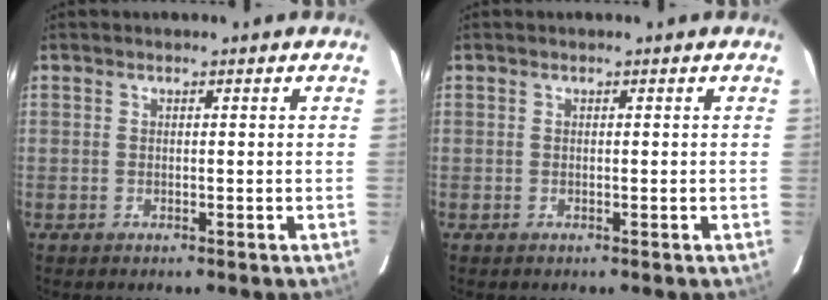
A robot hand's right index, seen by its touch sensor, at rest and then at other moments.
{"total": 0.0}